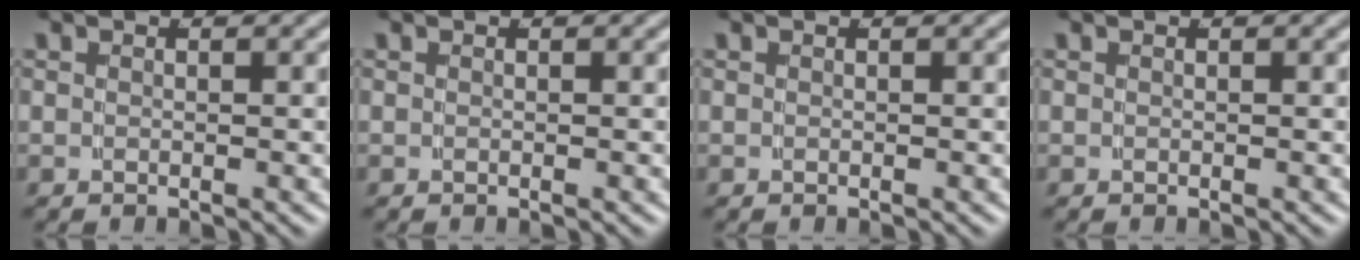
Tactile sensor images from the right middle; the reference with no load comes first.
{"total": 0.0}
{"total": 0.0}
{"total": 0.0}